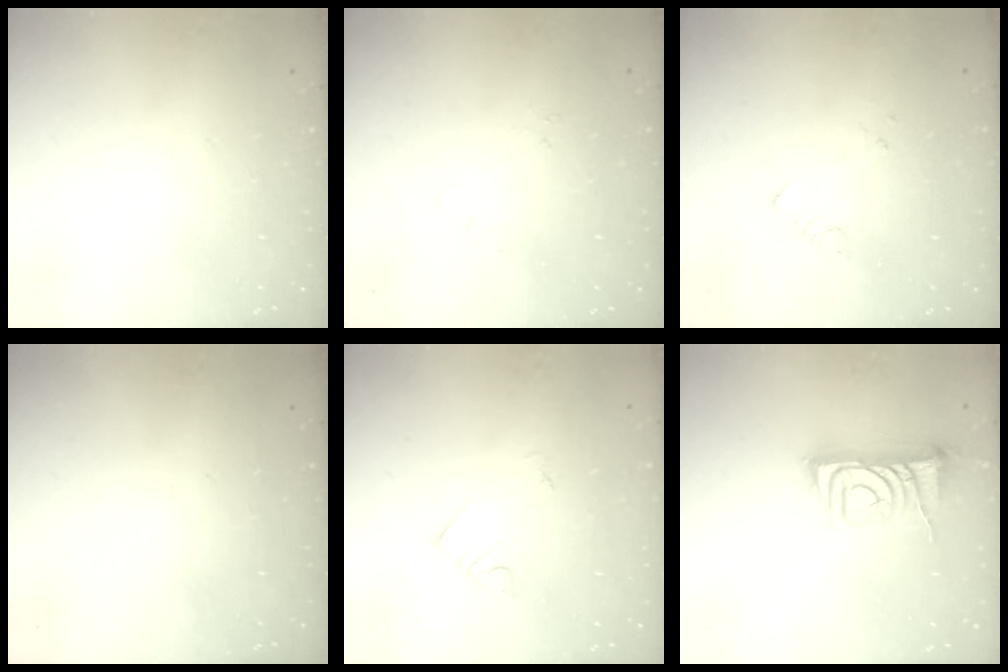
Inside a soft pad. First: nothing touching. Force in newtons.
{"total": 0.0}
{"total": 4.0, "press": 3.9, "slide": 0.5}
{"total": 0.0}
{"total": 3.6, "press": 3.6, "slide": 0.6}
{"total": 8.1, "press": 8.1, "slide": 0.6}